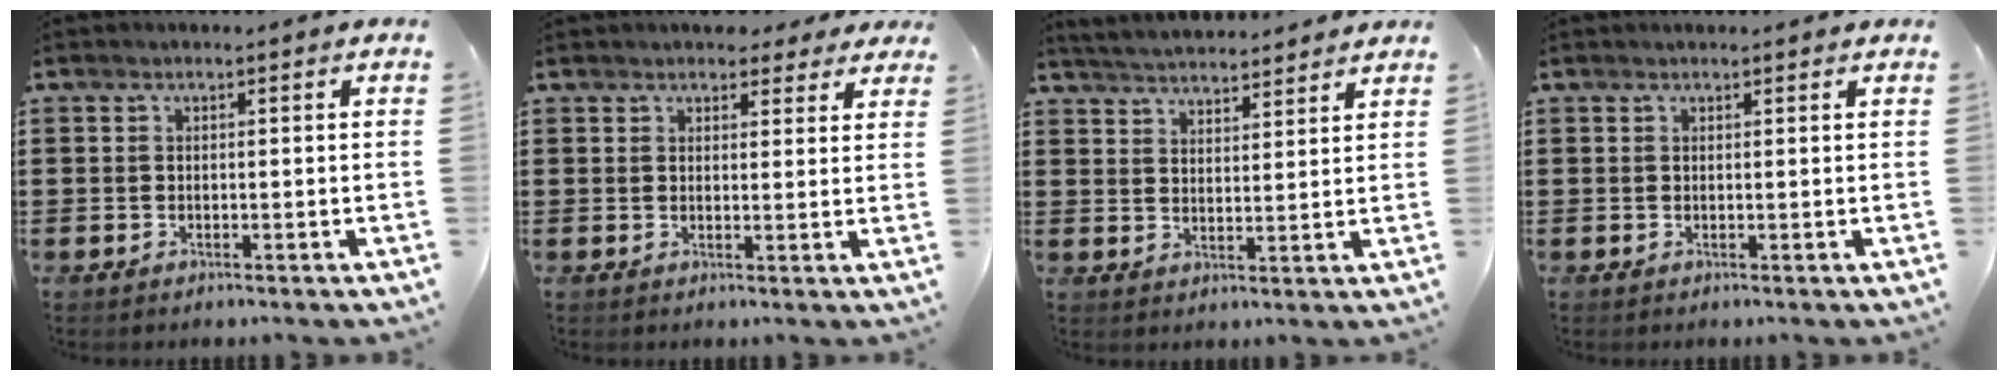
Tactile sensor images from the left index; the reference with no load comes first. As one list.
[{"total": 3.5, "force": [3.2, 1.3, 0.8], "torque": [-0.009, -0.008, 0.058]}, {"total": 4.1, "force": [4.1, 0.0, 0.3], "torque": [-0.020, -0.018, 0.074]}, {"total": 0.5, "force": [0.5, 0.1, 0.2], "torque": [-0.006, 0.001, 0.010]}]